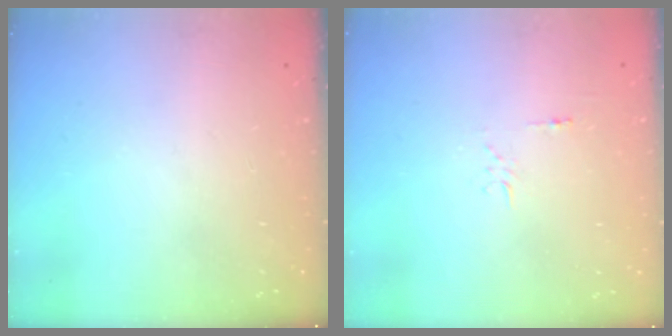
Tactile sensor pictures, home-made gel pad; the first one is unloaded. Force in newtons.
{"total": 4.9, "press": 4.9, "slide": 0.5}